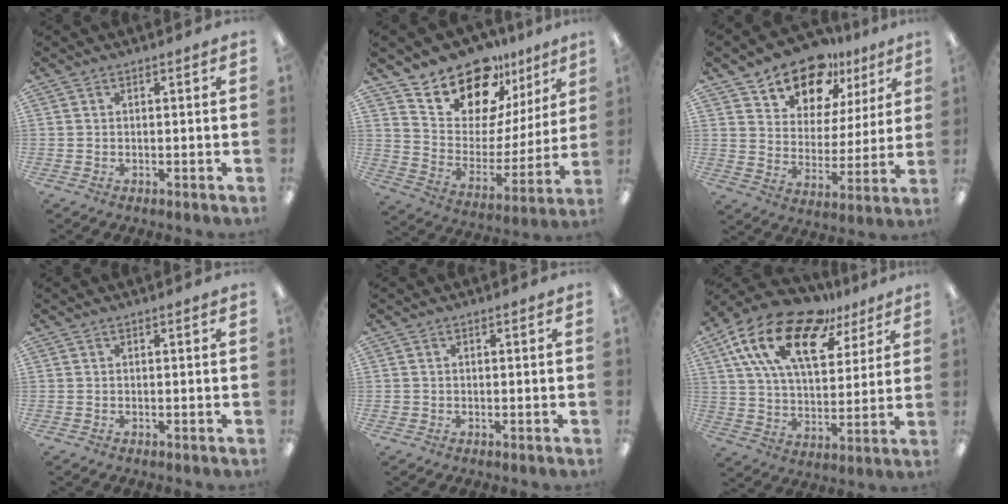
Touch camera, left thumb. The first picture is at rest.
{"total": 16.6, "force": [14.5, 7.2, 3.8], "torque": [-0.088, -0.130, 0.262]}
{"total": 14.4, "force": [11.6, 7.7, 3.6], "torque": [-0.065, -0.089, 0.216]}
{"total": 0.0}
{"total": 0.9, "force": [0.2, 0.8, 0.4], "torque": [-0.009, 0.005, 0.003]}
{"total": 20.7, "force": [12.4, 10.2, 13.1], "torque": [-0.247, -0.053, 0.219]}